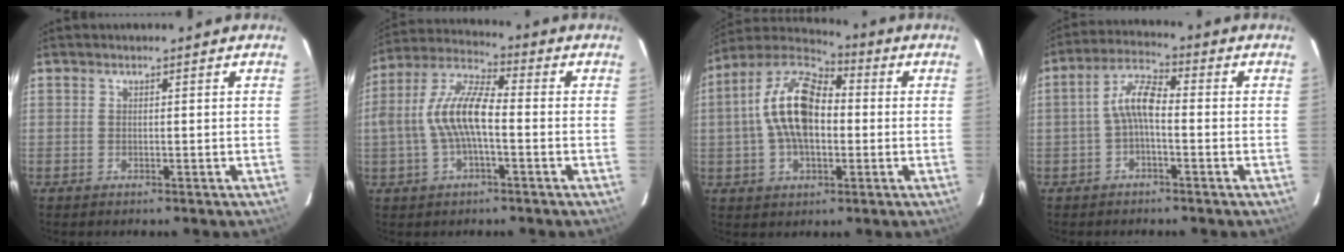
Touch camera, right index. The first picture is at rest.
{"total": 11.7, "force": [-1.5, 4.1, 10.9], "torque": [-0.225, 0.014, -0.030]}
{"total": 15.1, "force": [0.1, 8.0, 12.8], "torque": [-0.249, 0.020, -0.007]}
{"total": 5.3, "force": [-1.5, 1.7, 4.8], "torque": [-0.104, 0.020, -0.031]}